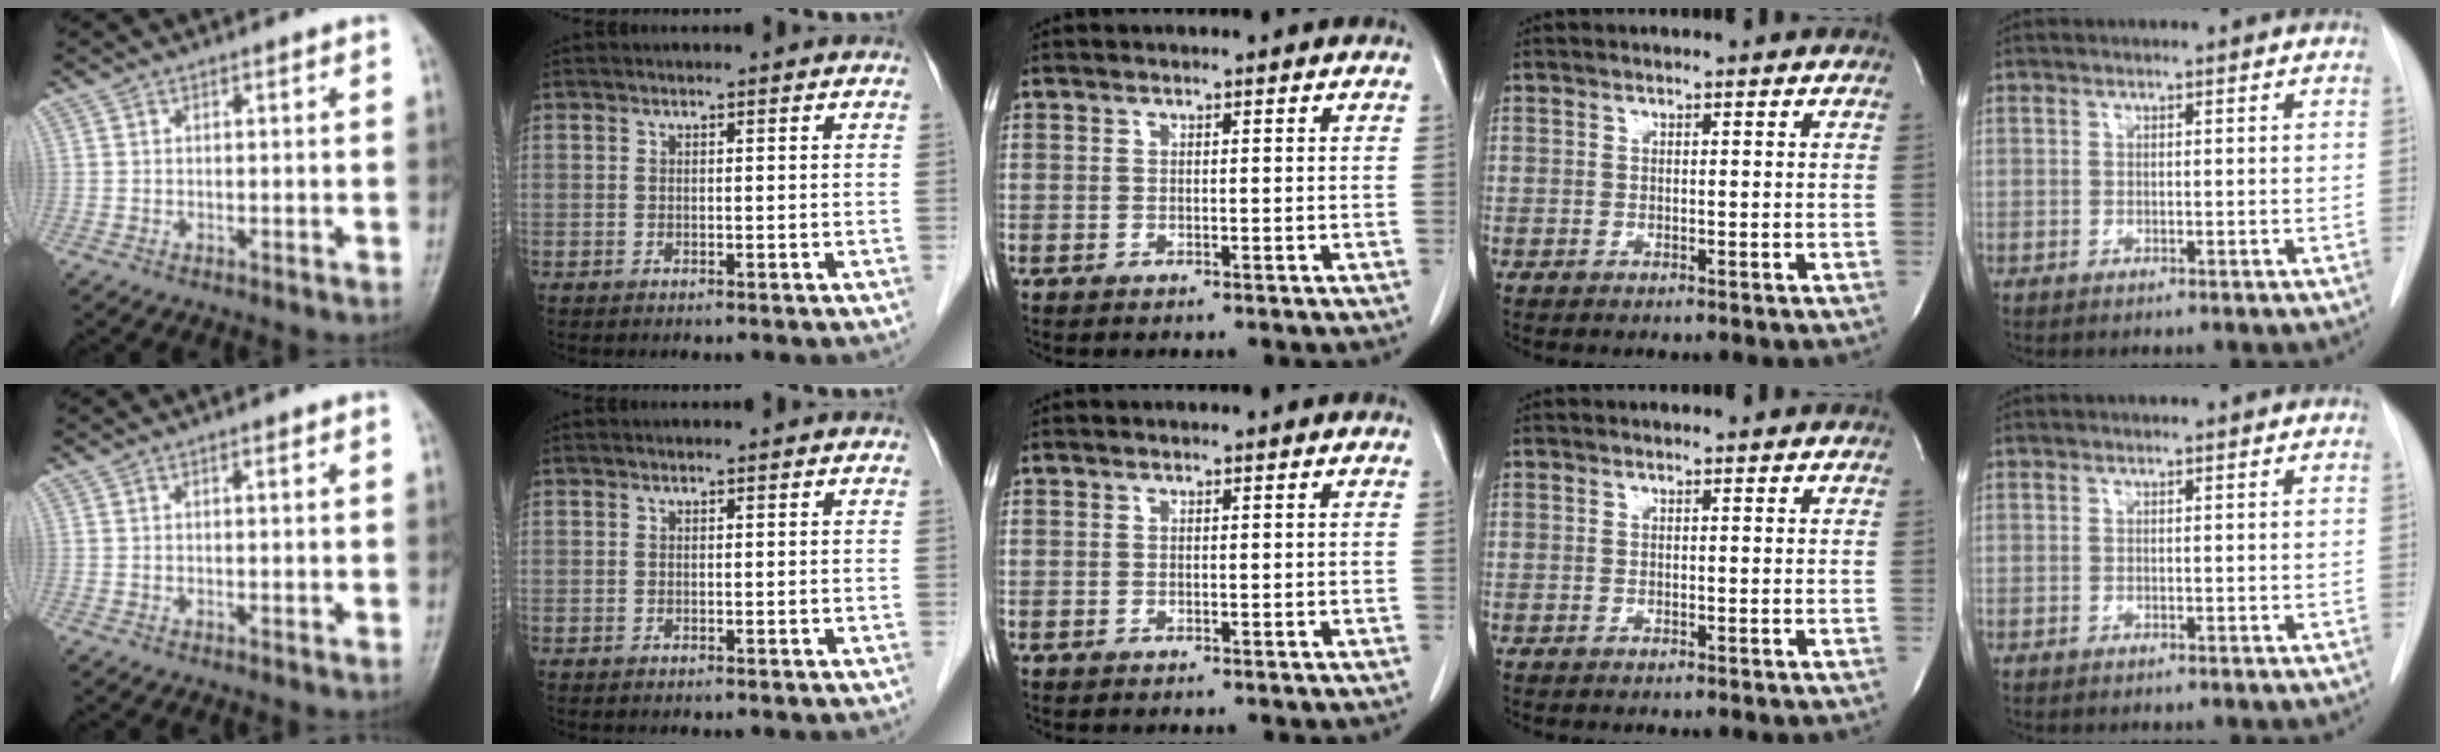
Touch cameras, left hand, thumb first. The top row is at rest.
{"thumb": {"total": 0.8, "force": [0.4, 0.2, 0.7], "torque": [-0.012, 0.000, 0.005]}, "index": {"total": 0.5, "force": [0.5, 0.1, 0.2], "torque": [-0.006, 0.005, 0.008]}}